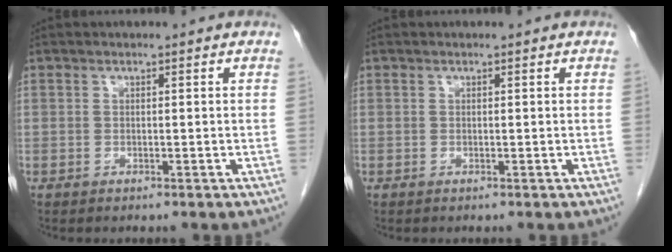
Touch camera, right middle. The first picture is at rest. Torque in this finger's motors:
{"motor_torque": [-0.14, 0.02, -0.03, -0.01]}